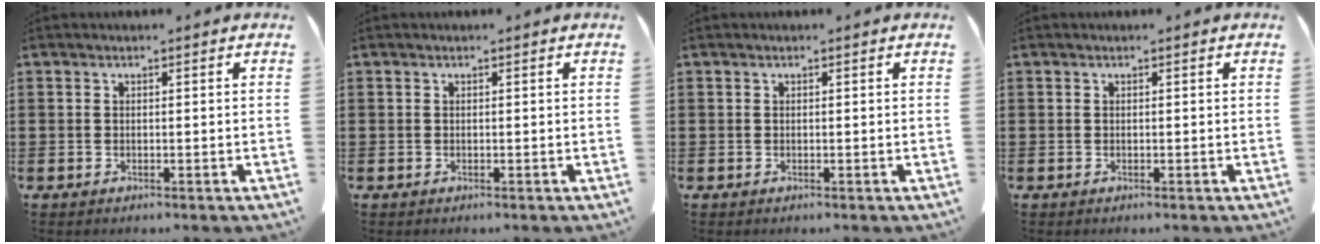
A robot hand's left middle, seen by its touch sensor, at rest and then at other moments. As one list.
[{"total": 0.0}, {"total": 0.0}, {"total": 0.0}]